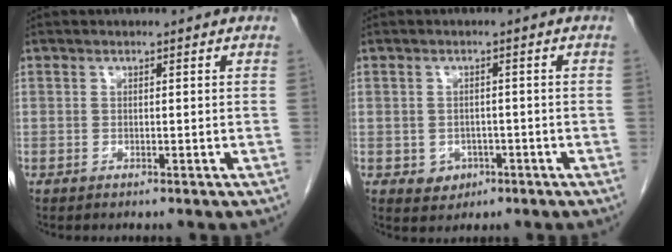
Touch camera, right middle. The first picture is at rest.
{"total": 2.7, "force": [-0.9, 2.3, 1.0], "torque": [-0.011, 0.004, -0.003]}